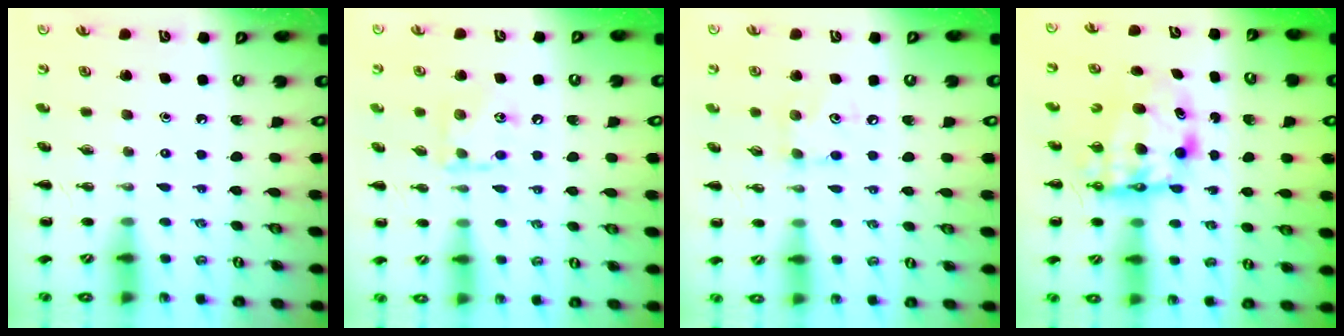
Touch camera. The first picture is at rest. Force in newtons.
{"total": 10.0, "press": 10.0, "slide": 0.7}
{"total": 6.2, "press": 6.2, "slide": 0.6}
{"total": 7.4, "press": 7.2, "slide": 1.8}